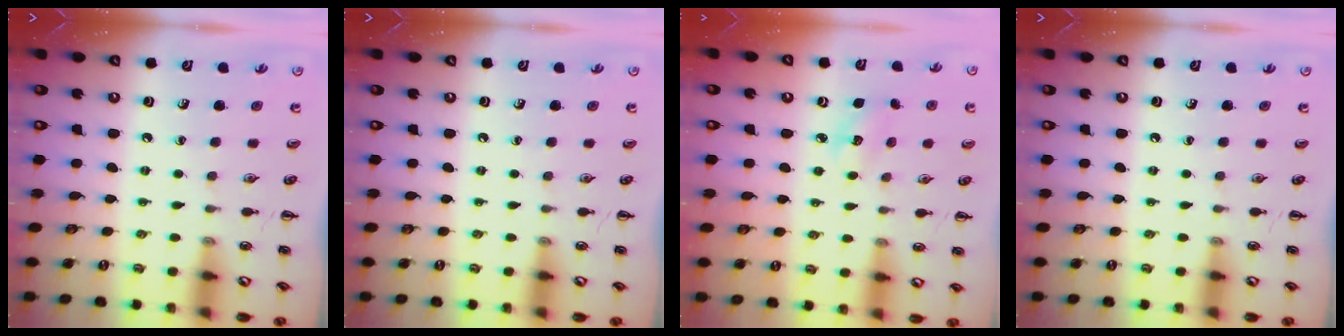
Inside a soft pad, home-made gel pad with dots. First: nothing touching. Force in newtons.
{"total": 0.0}
{"total": 3.9, "press": 3.8, "slide": 1.0}
{"total": 0.0}